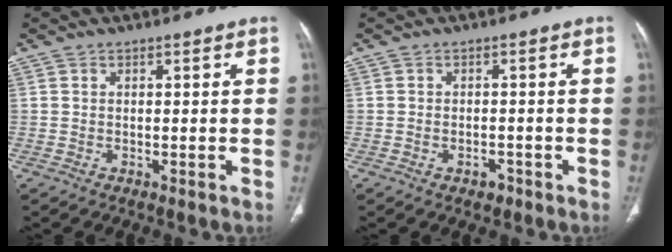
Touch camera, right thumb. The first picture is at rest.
{"total": 2.0, "force": [-1.2, 1.3, 1.0], "torque": [-0.014, 0.010, -0.011]}